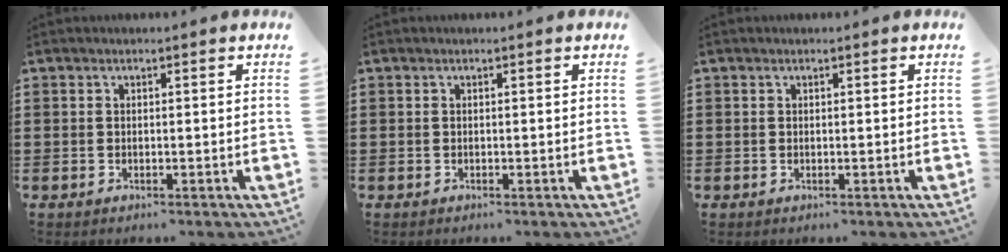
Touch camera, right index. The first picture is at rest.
{"total": 0.0}
{"total": 0.0}